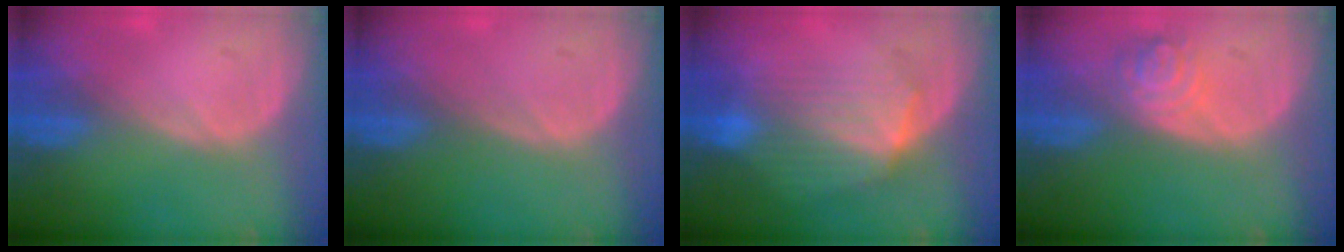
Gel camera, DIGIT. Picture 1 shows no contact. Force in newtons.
{"total": 0.0}
{"total": 7.3, "press": 7.1, "slide": 1.4}
{"total": 4.3, "press": 4.1, "slide": 1.3}